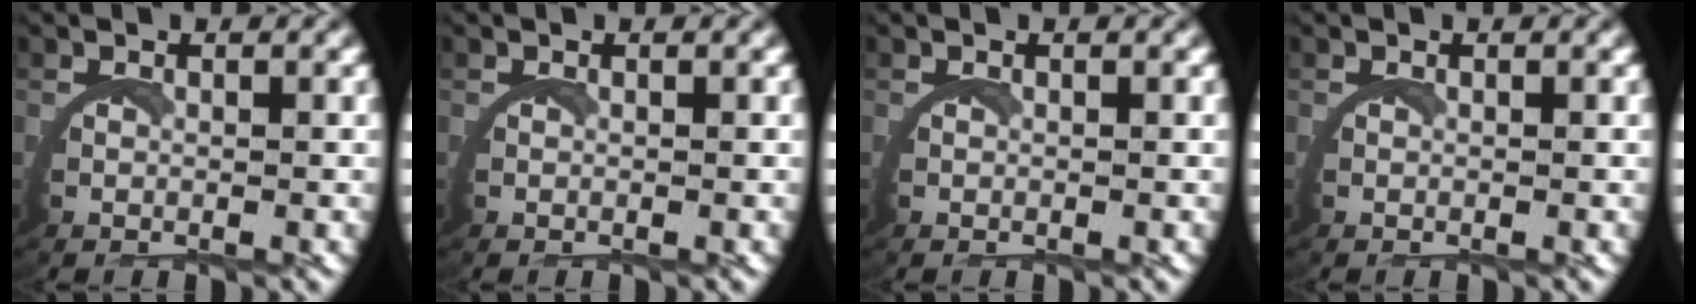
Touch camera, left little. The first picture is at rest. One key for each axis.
{"total": 0.0}
{"total": 0.0}
{"total": 0.0}